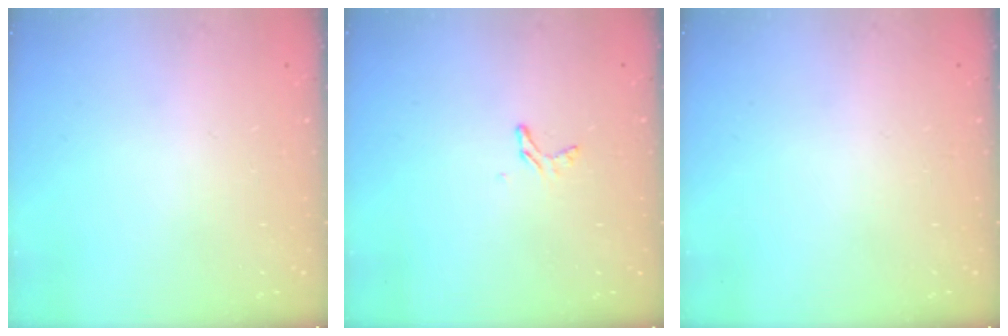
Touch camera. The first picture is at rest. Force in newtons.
{"total": 3.8, "press": 3.8, "slide": 0.2}
{"total": 0.0}